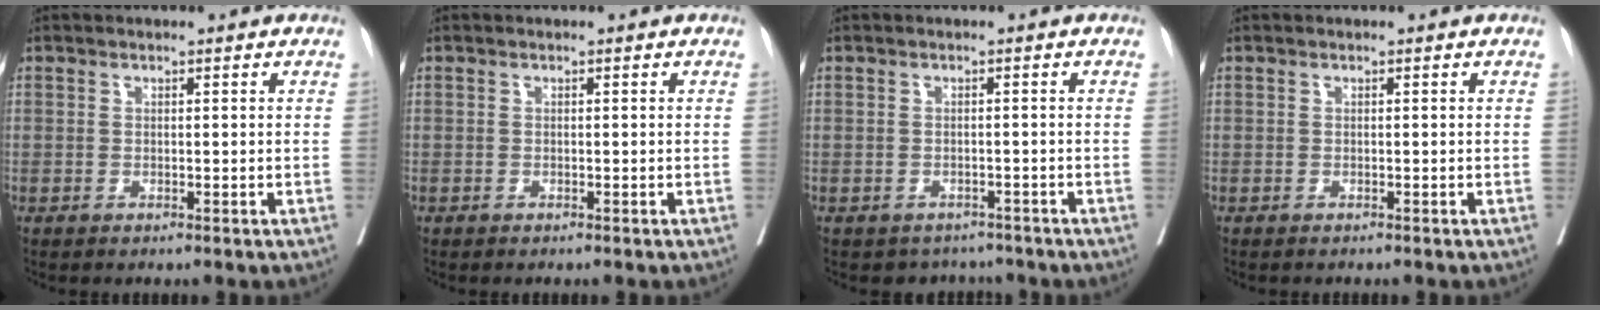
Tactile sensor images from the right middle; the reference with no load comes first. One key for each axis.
{"total": 0.5, "fx": -0.2, "fy": -0.4, "fz": 0.2, "tx": -0.007, "ty": 0.004, "tz": -0.002}
{"total": 3.7, "fx": -3.3, "fy": 1.7, "fz": -0.2, "tx": 0.008, "ty": 0.009, "tz": -0.041}
{"total": 1.1, "fx": -1.0, "fy": -0.2, "fz": 0.5, "tx": -0.006, "ty": -0.001, "tz": -0.013}